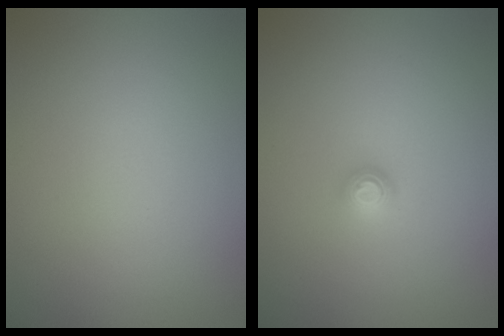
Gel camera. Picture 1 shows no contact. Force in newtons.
{"total": 1.2, "press": 1.2, "slide": 0.1}